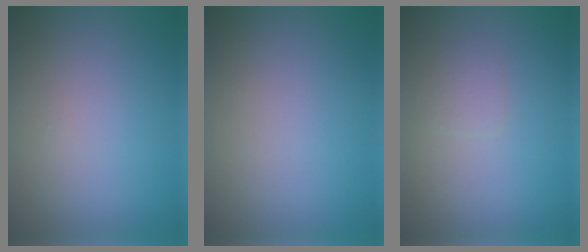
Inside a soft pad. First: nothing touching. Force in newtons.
{"total": 0.0}
{"total": 1.1, "press": 1.1, "slide": 0.0}